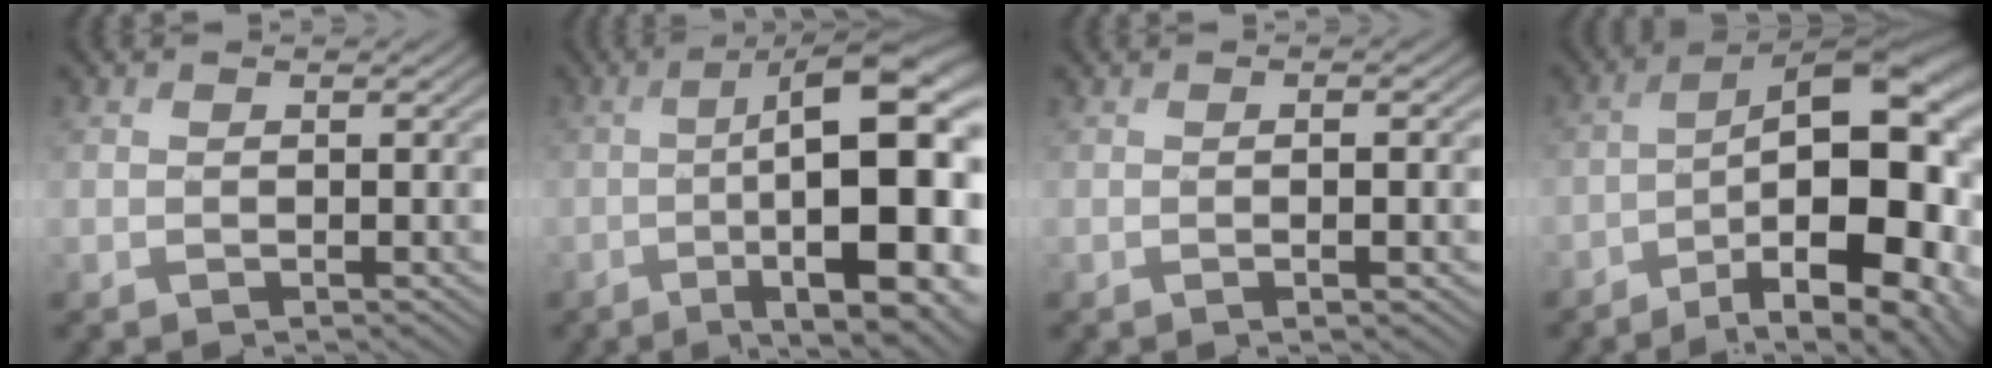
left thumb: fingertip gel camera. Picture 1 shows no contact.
{"total": 18.4, "force": [-3.2, 5.9, 17.1], "torque": [-0.219, -0.012, -0.037]}
{"total": 2.4, "force": [-0.3, 0.4, 2.3], "torque": [-0.042, 0.000, -0.007]}
{"total": 18.4, "force": [-6.2, 7.7, 15.5], "torque": [-0.201, -0.008, -0.084]}